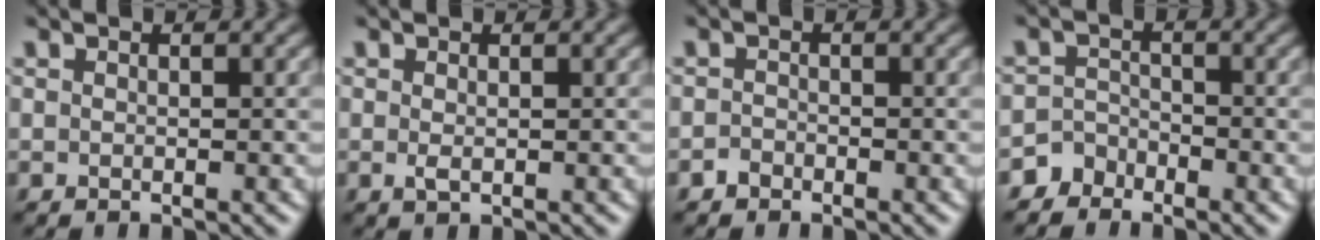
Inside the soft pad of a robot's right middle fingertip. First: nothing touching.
{"total": 0.9, "force": [0.0, 0.3, 0.8], "torque": [-0.018, 0.000, 0.001]}
{"total": 0.9, "force": [-0.7, 0.5, 0.2], "torque": [-0.002, 0.004, -0.014]}
{"total": 2.5, "force": [-2.1, 1.3, -0.1], "torque": [0.017, 0.011, -0.042]}